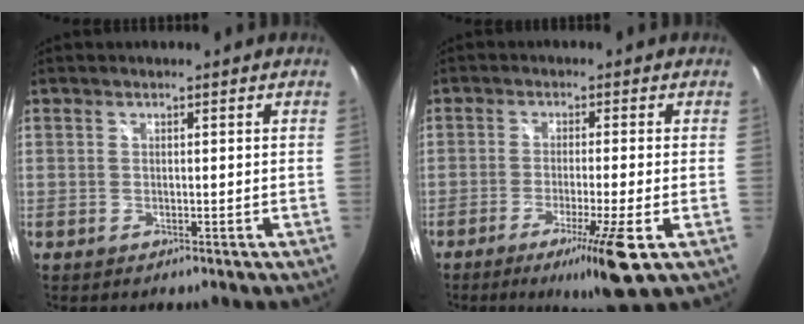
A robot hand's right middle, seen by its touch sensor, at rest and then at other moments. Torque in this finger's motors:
{"motor_torque": [-0.01, 0.23, 0.32, 0.05]}